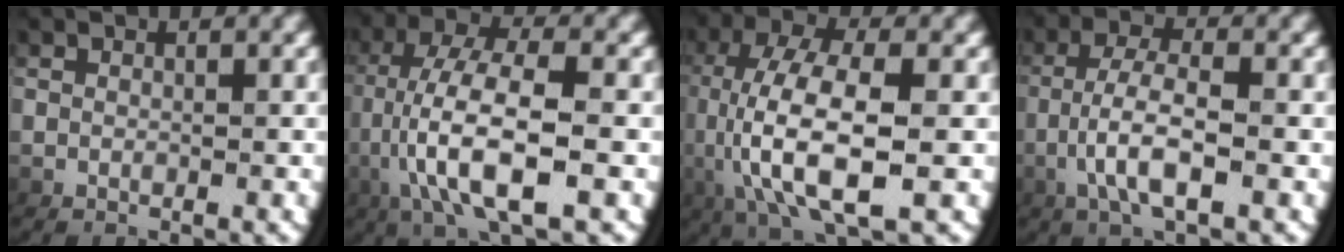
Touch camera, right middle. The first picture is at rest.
{"total": 7.2, "force": [-0.8, 2.6, 6.7], "torque": [-0.155, -0.018, 0.003]}
{"total": 8.2, "force": [-0.4, 3.5, 7.4], "torque": [-0.172, -0.021, 0.013]}
{"total": 4.2, "force": [-0.9, 1.1, 3.9], "torque": [-0.086, -0.008, -0.007]}